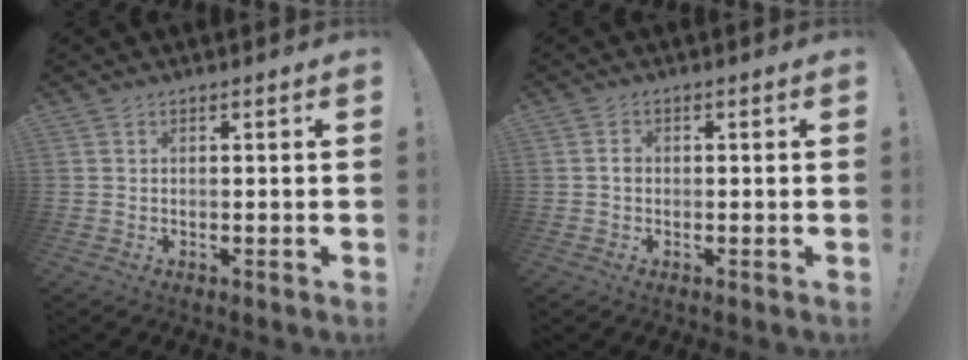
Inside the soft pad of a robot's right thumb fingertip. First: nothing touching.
{"total": 1.2, "force": [-0.5, 0.9, 0.6], "torque": [-0.007, 0.003, -0.011]}